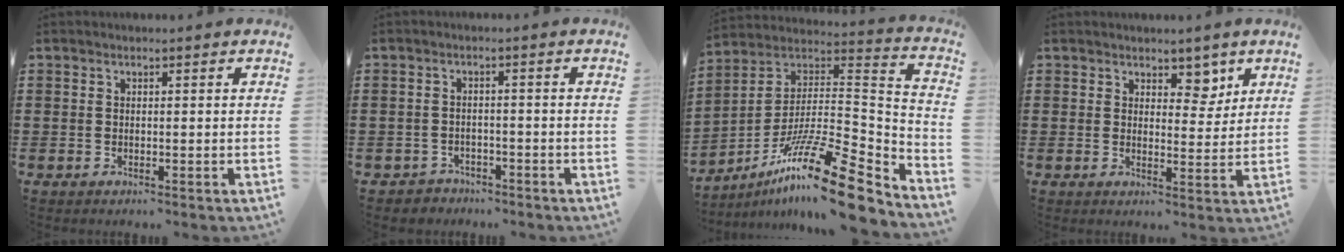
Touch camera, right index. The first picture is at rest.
{"total": 1.9, "force": [-1.7, 0.7, -0.2], "torque": [-0.005, 0.004, -0.040]}
{"total": 17.8, "force": [-12.3, 2.7, 12.6], "torque": [-0.209, 0.035, -0.217]}
{"total": 4.4, "force": [3.4, 2.6, 1.1], "torque": [-0.014, -0.008, 0.056]}